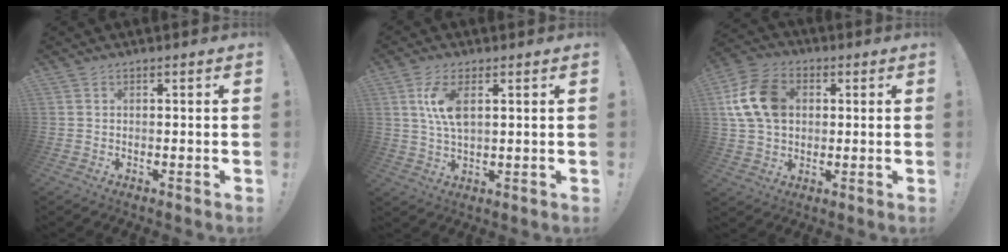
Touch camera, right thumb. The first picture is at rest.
{"total": 8.2, "force": [2.4, 3.4, 7.1], "torque": [-0.136, -0.007, 0.038]}
{"total": 15.2, "force": [3.0, 11.3, 9.7], "torque": [-0.169, 0.005, 0.062]}